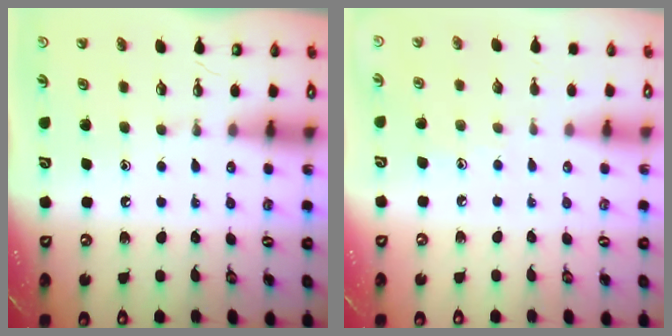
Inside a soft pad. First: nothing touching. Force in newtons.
{"total": 3.5, "press": 3.5, "slide": 0.4}